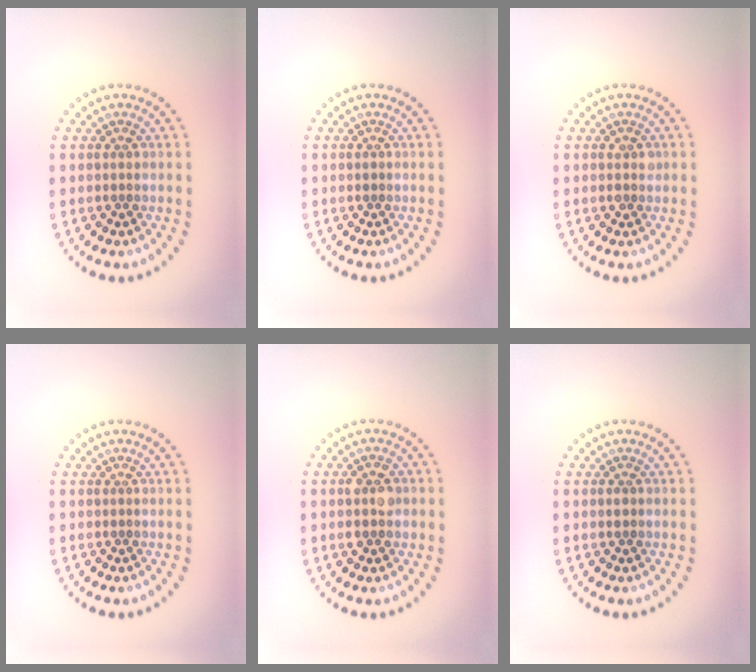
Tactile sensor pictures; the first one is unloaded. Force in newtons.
{"total": 0.5, "press": 0.5, "slide": 0.1}
{"total": 1.0, "press": 1.0, "slide": 0.1}
{"total": 0.0}
{"total": 2.8, "press": 2.8, "slide": 0.1}
{"total": 0.7, "press": 0.7, "slide": 0.1}